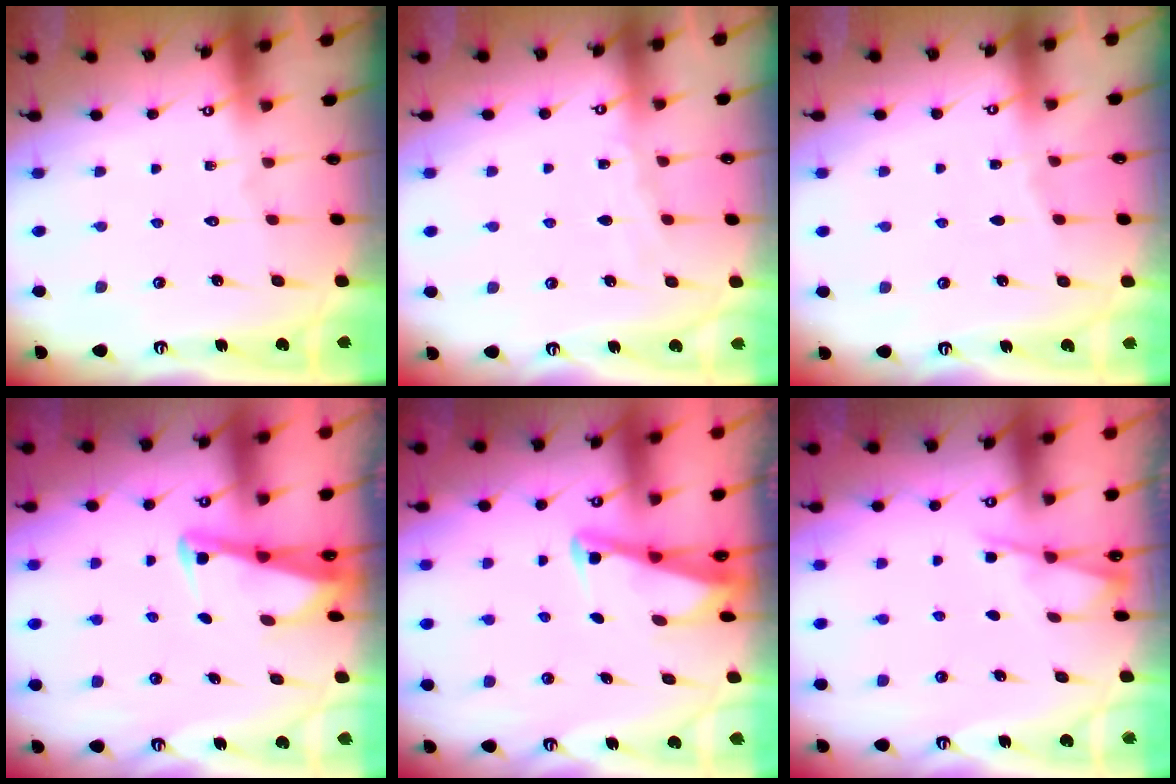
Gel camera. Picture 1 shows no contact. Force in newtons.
{"total": 4.0, "press": 4.0, "slide": 0.5}
{"total": 2.1, "press": 2.1, "slide": 0.3}
{"total": 2.6, "press": 2.6, "slide": 0.2}
{"total": 2.8, "press": 2.8, "slide": 0.3}
{"total": 2.4, "press": 2.4, "slide": 0.5}